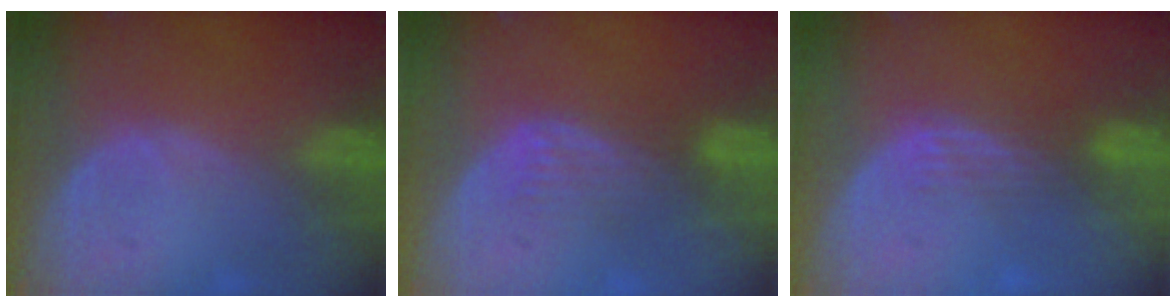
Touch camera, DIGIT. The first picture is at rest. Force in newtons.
{"total": 4.4, "press": 3.7, "slide": 2.4}
{"total": 3.1, "press": 2.7, "slide": 1.5}